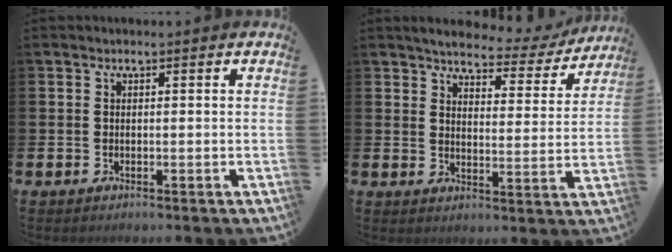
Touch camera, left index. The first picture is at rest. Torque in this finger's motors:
{"motor_torque": [1.07, -1.09, 0.48, 0.06]}